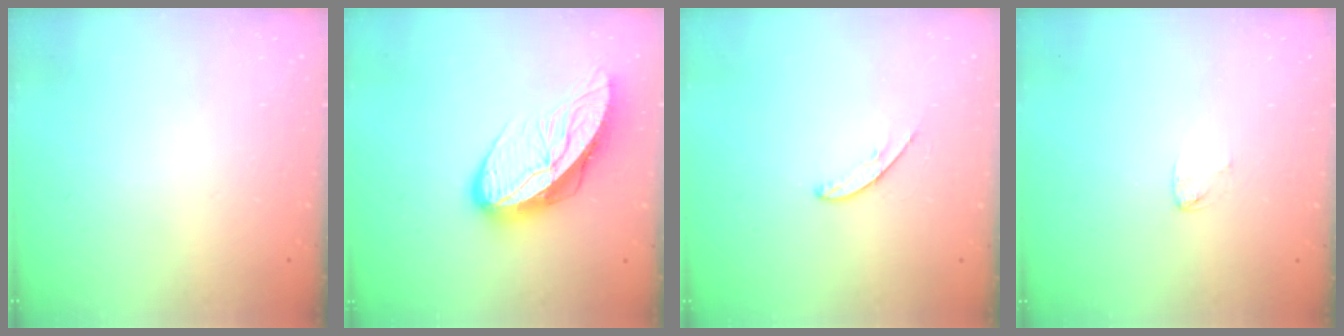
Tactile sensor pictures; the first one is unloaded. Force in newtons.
{"total": 12.5, "press": 12.5, "slide": 1.3}
{"total": 4.4, "press": 4.4, "slide": 0.3}
{"total": 3.5, "press": 3.5, "slide": 0.2}